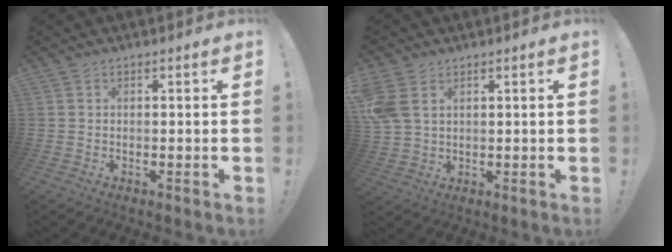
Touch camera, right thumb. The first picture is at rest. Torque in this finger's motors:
{"motor_torque": [1.11, 1.17, 0.74, 0.64, 0.33]}